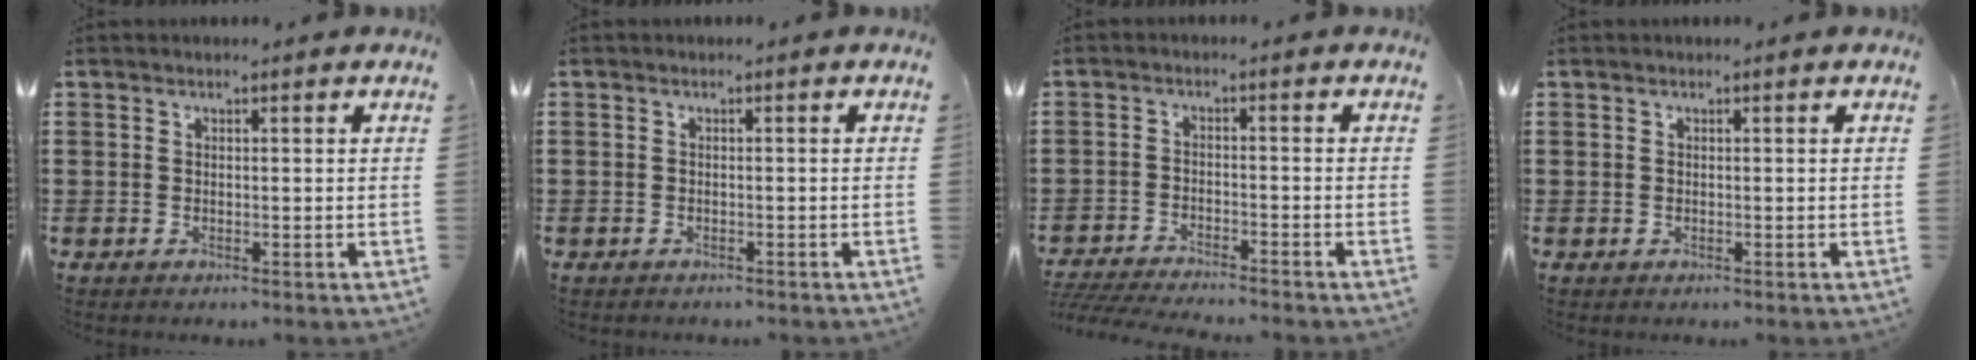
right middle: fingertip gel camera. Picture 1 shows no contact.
{"total": 0.8, "force": [-0.8, 0.2, 0.1], "torque": [-0.004, 0.000, -0.017]}
{"total": 4.1, "force": [-4.0, 0.1, 0.6], "torque": [-0.026, -0.007, -0.088]}
{"total": 0.0}